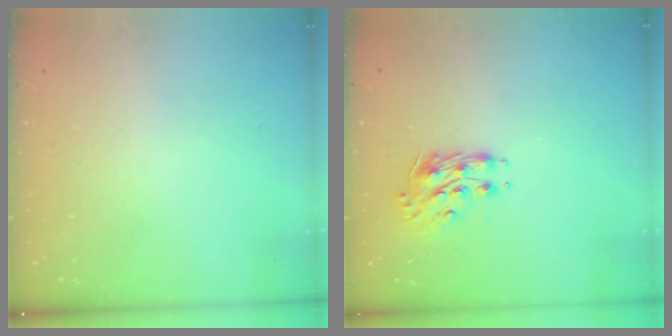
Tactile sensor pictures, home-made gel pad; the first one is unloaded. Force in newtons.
{"total": 9.4, "press": 9.4, "slide": 0.9}